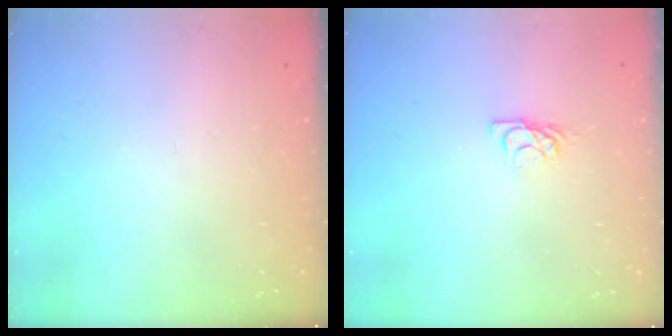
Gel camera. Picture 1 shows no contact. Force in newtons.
{"total": 5.9, "press": 5.9, "slide": 0.7}